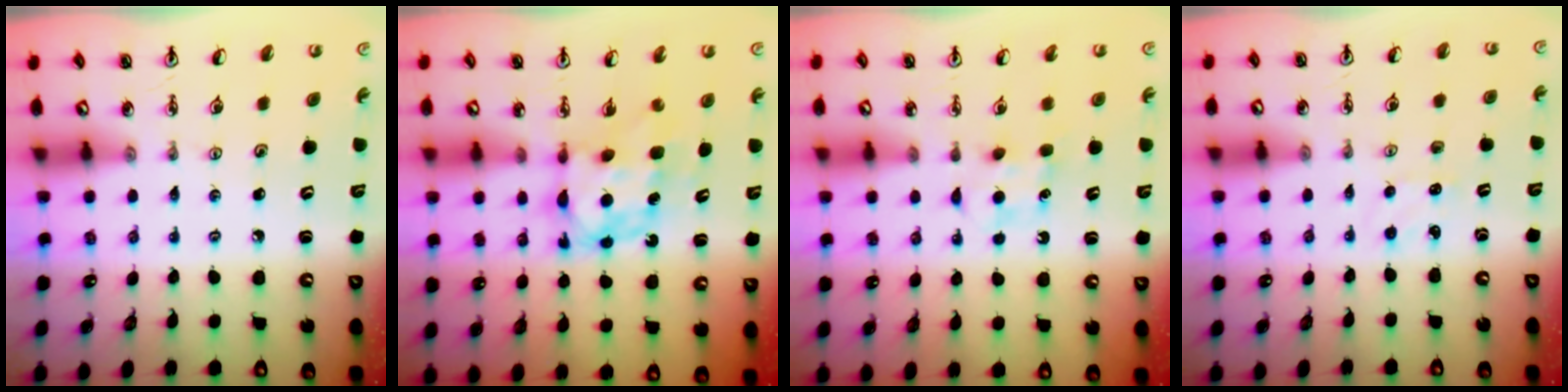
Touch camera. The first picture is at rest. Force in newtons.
{"total": 6.9, "press": 6.9, "slide": 0.5}
{"total": 5.2, "press": 5.1, "slide": 0.7}
{"total": 2.2, "press": 2.2, "slide": 0.3}